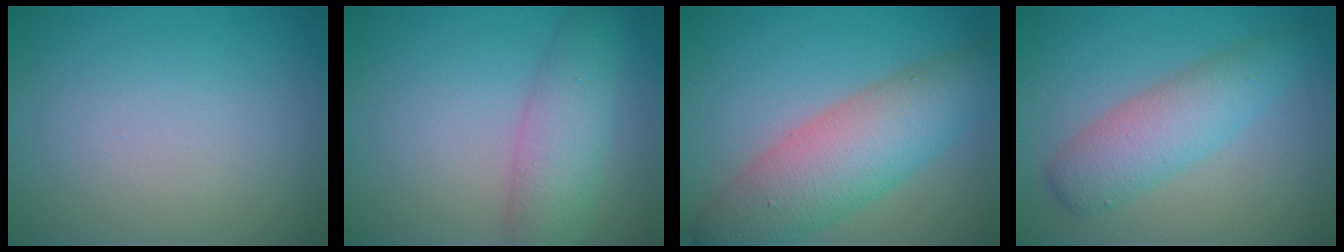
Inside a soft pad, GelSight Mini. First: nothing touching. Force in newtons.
{"total": 4.8, "press": 4.8, "slide": 0.1}
{"total": 8.2, "press": 8.2, "slide": 0.2}
{"total": 4.7, "press": 4.7, "slide": 0.2}